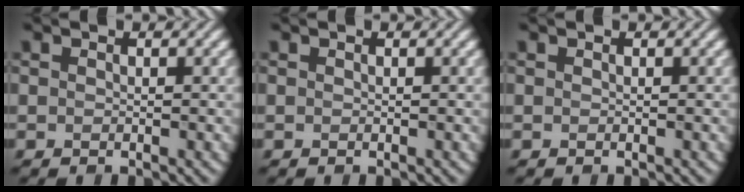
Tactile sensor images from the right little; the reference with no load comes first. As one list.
[{"total": 0.0}, {"total": 0.0}]